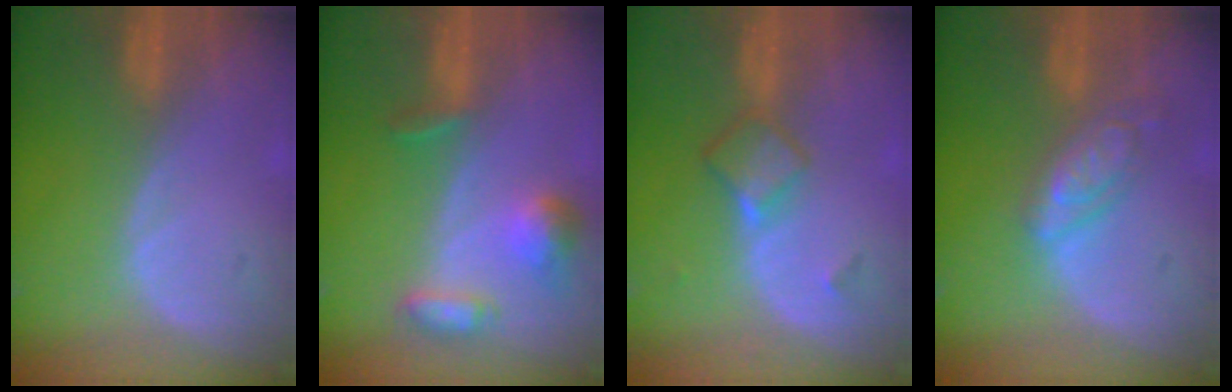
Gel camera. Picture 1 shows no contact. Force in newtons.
{"total": 5.9, "press": 5.7, "slide": 1.7}
{"total": 4.8, "press": 4.2, "slide": 2.4}
{"total": 6.2, "press": 5.5, "slide": 2.9}